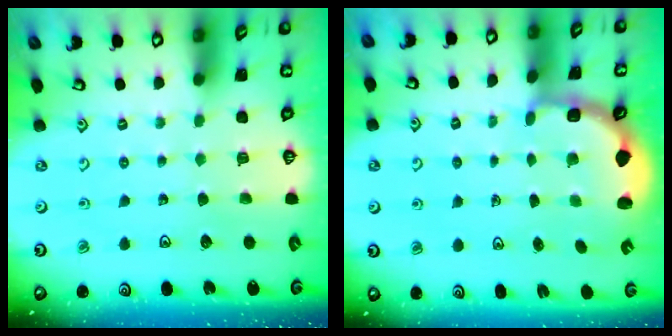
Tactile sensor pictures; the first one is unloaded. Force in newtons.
{"total": 2.9, "press": 1.9, "slide": 2.2}